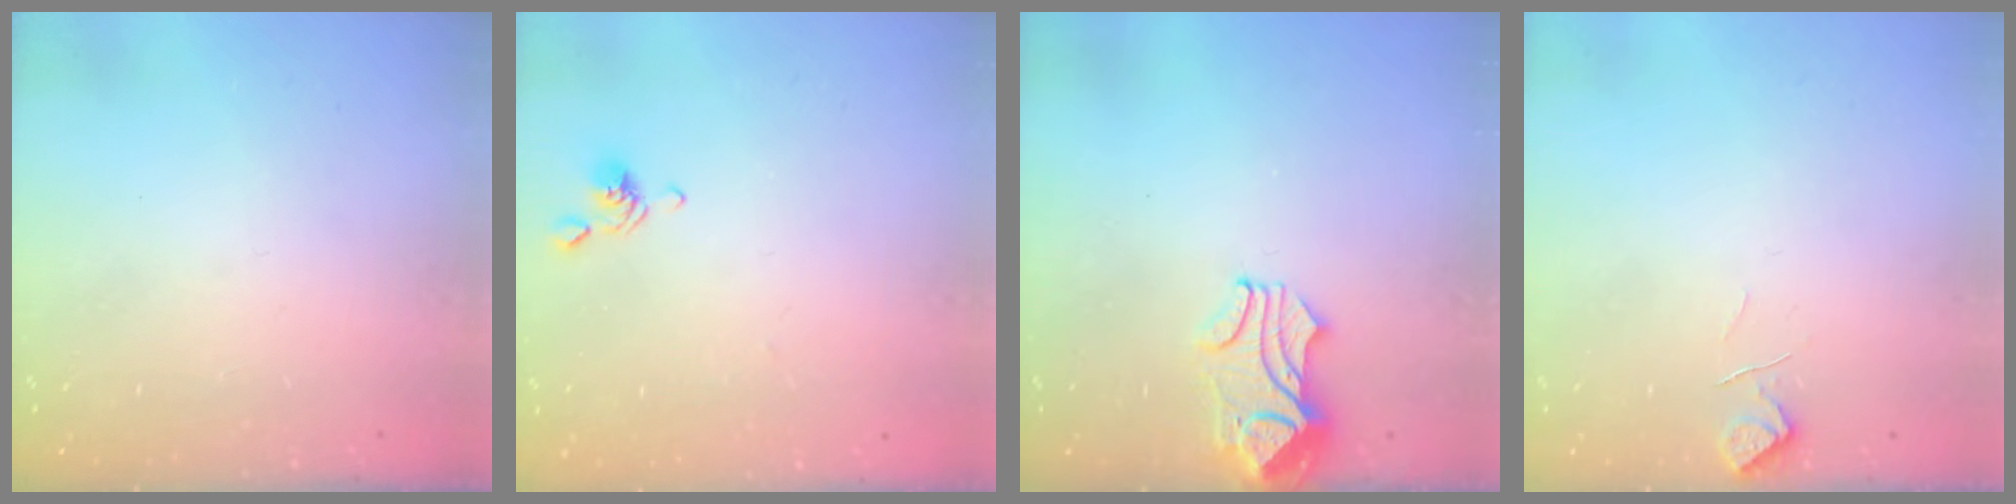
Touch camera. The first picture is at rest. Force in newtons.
{"total": 2.6, "press": 2.5, "slide": 0.4}
{"total": 2.5, "press": 2.4, "slide": 0.6}
{"total": 1.0, "press": 0.7, "slide": 0.6}